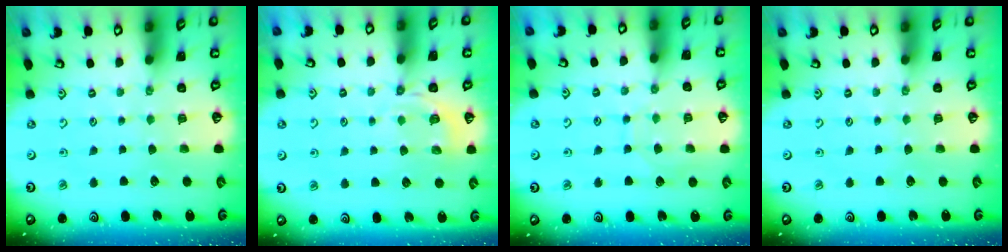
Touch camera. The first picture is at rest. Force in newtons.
{"total": 5.0, "press": 4.5, "slide": 2.3}
{"total": 7.8, "press": 7.7, "slide": 0.6}
{"total": 0.0}